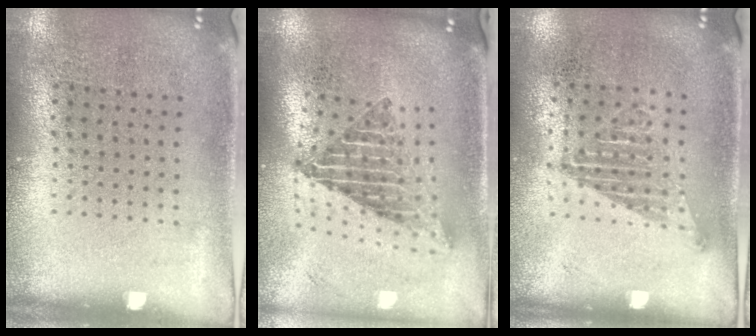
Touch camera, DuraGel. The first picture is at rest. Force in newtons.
{"total": 2.2, "press": 1.6, "slide": 1.6}
{"total": 1.2, "press": 1.0, "slide": 0.6}